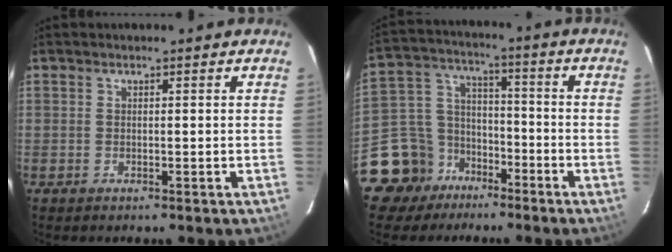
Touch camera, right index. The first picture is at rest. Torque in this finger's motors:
{"motor_torque": [-0.24, -0.19, -0.93, -0.21]}